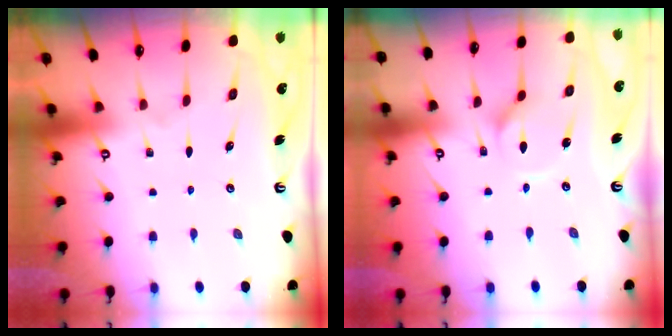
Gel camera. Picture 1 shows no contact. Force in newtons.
{"total": 2.8, "press": 2.8, "slide": 0.3}